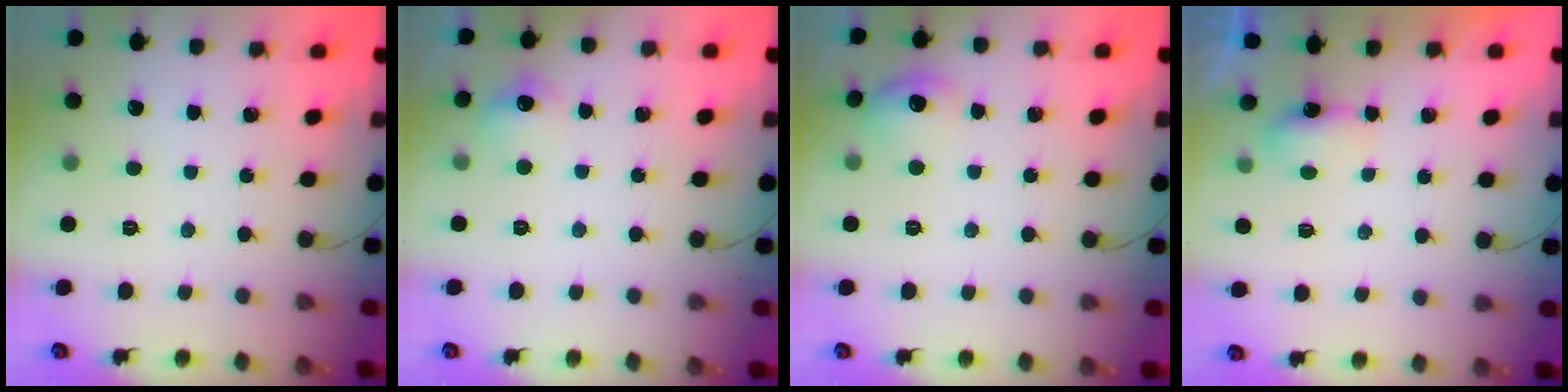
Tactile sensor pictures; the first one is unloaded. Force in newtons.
{"total": 6.5, "press": 6.4, "slide": 1.2}
{"total": 8.5, "press": 8.4, "slide": 1.4}
{"total": 7.1, "press": 4.4, "slide": 5.5}